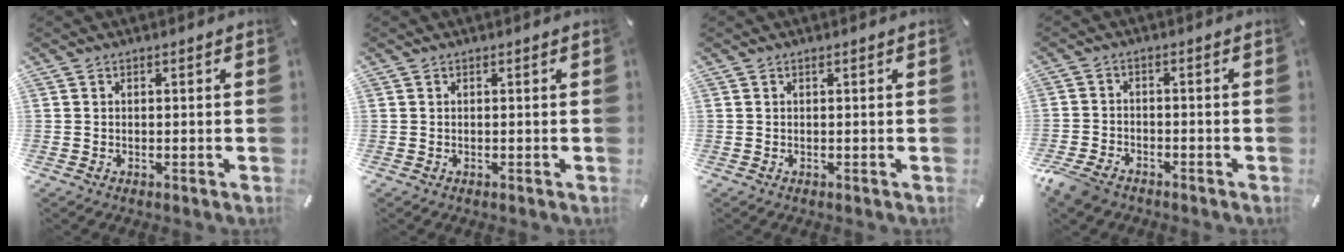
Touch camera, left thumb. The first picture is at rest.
{"total": 0.0}
{"total": 0.0}
{"total": 4.9, "force": [-4.0, 2.5, 1.6], "torque": [-0.049, 0.012, -0.081]}